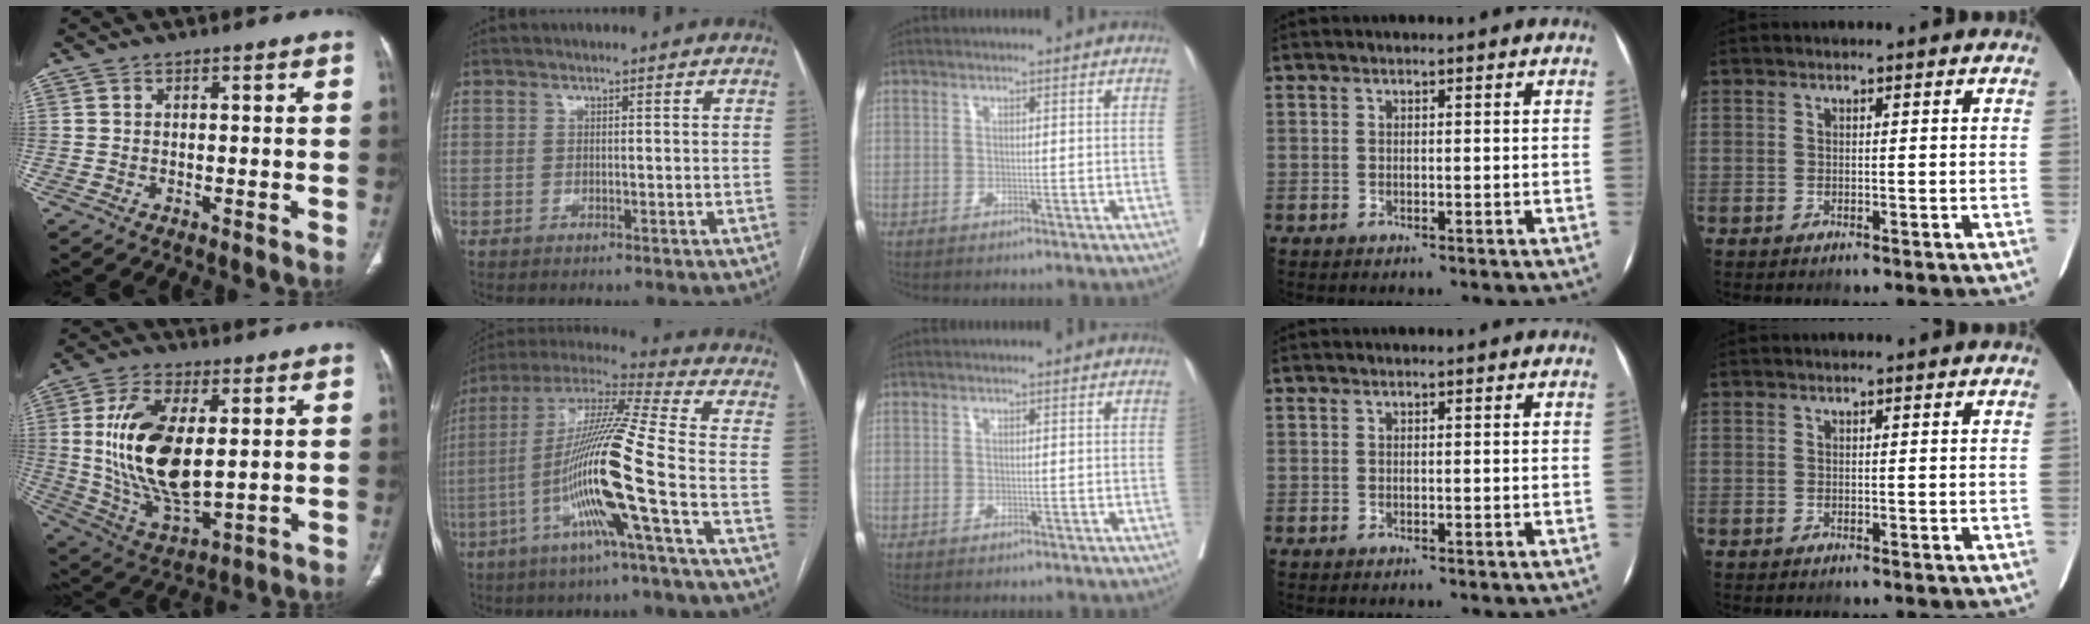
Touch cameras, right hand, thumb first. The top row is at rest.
{"thumb": {"total": 18.4, "force": [2.5, 9.0, 15.8], "torque": [-0.301, -0.020, 0.057]}, "index": {"total": 17.6, "force": [-5.3, -1.4, 16.7], "torque": [-0.324, -0.005, -0.112]}}